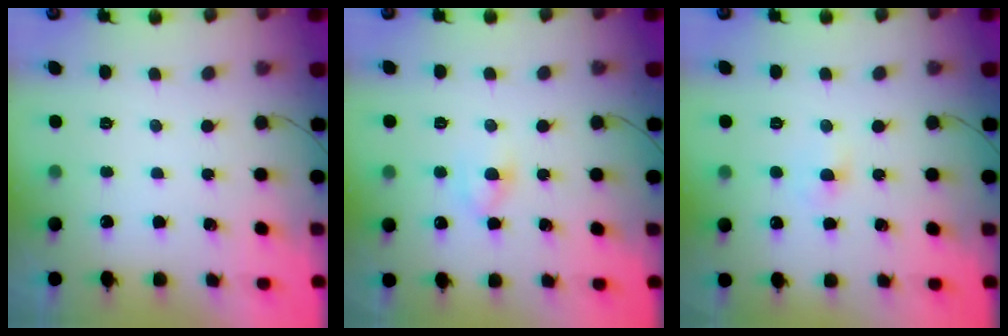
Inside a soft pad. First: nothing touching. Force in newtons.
{"total": 4.4, "press": 4.2, "slide": 1.3}
{"total": 2.3, "press": 2.1, "slide": 0.9}